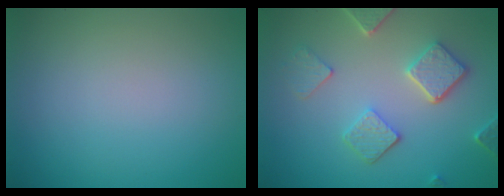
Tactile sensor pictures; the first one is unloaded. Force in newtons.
{"total": 4.4, "press": 3.7, "slide": 2.4}